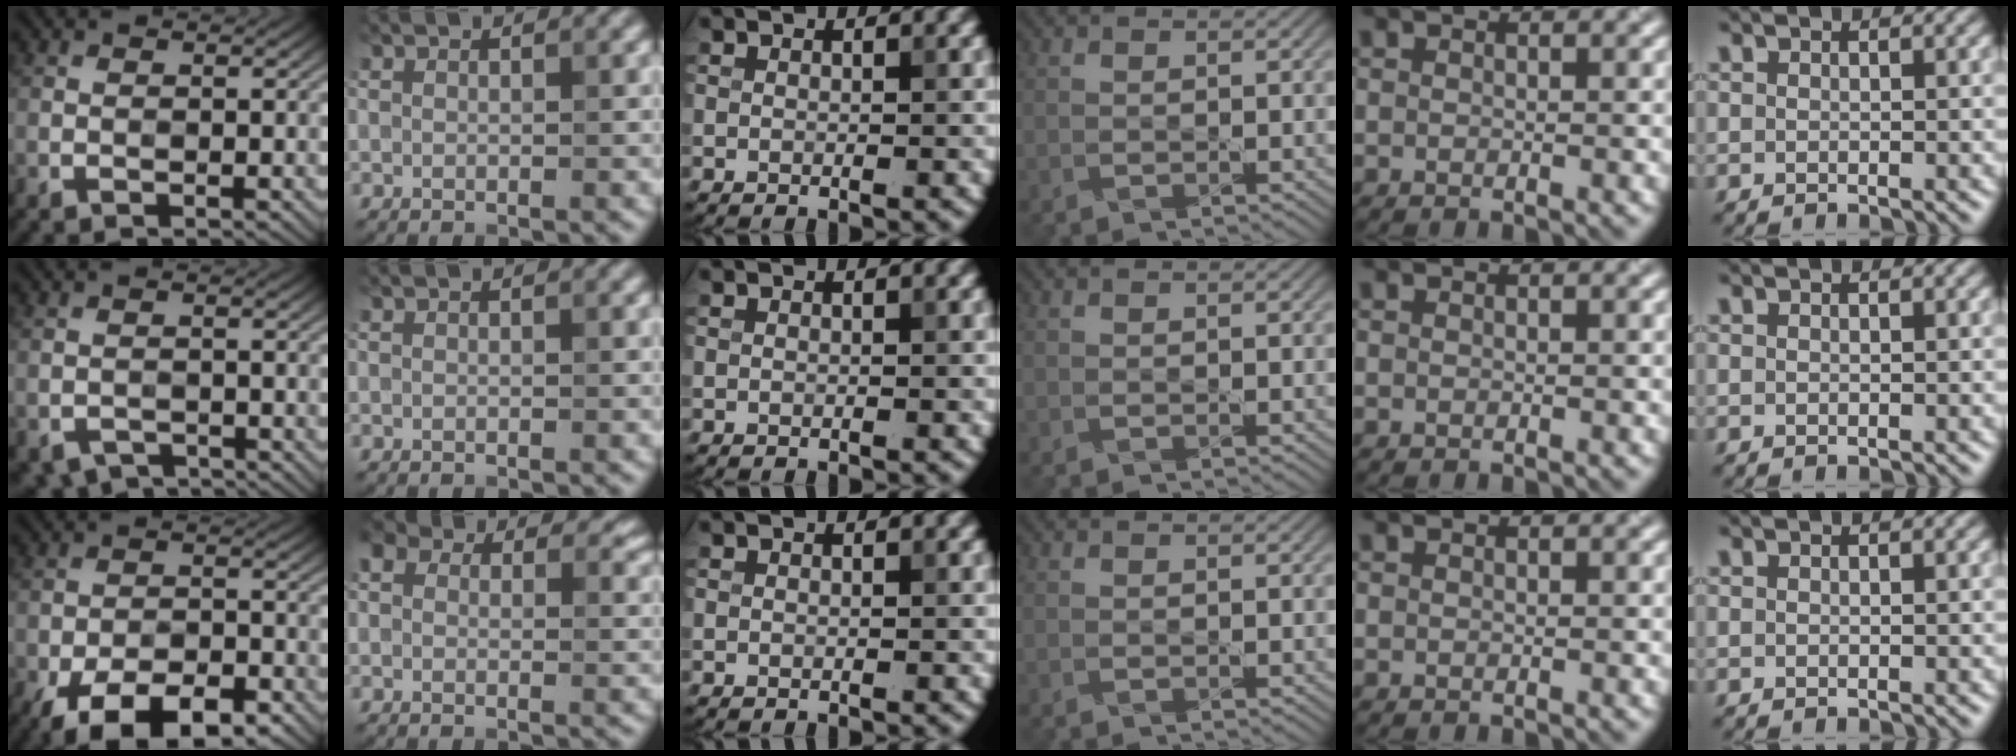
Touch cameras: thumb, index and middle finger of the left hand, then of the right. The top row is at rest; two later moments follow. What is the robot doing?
{"motion": "shake", "object": "handbell"}